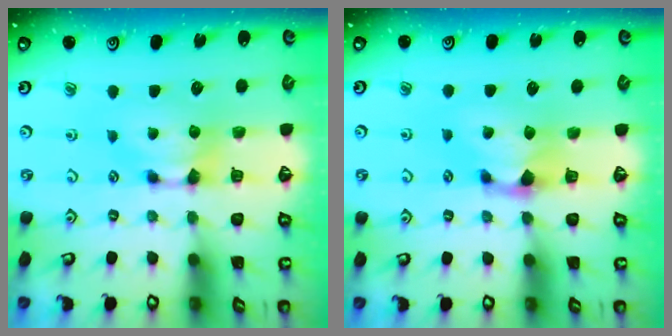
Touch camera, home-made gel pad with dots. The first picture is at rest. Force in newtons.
{"total": 1.3, "press": 0.4, "slide": 1.2}